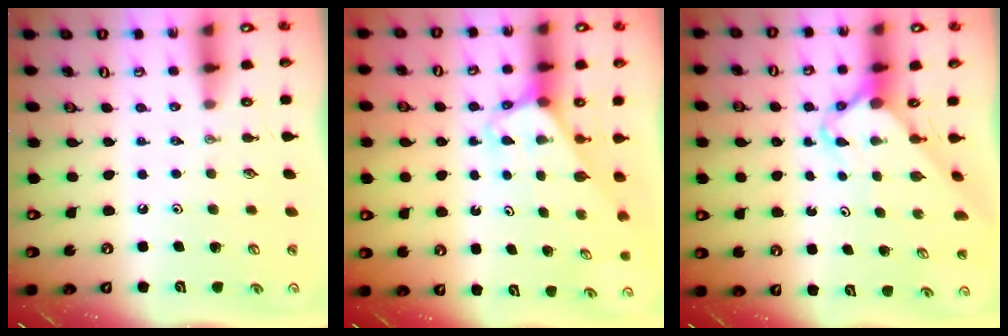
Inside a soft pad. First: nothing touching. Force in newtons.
{"total": 3.2, "press": 3.2, "slide": 0.2}
{"total": 4.1, "press": 4.1, "slide": 0.4}